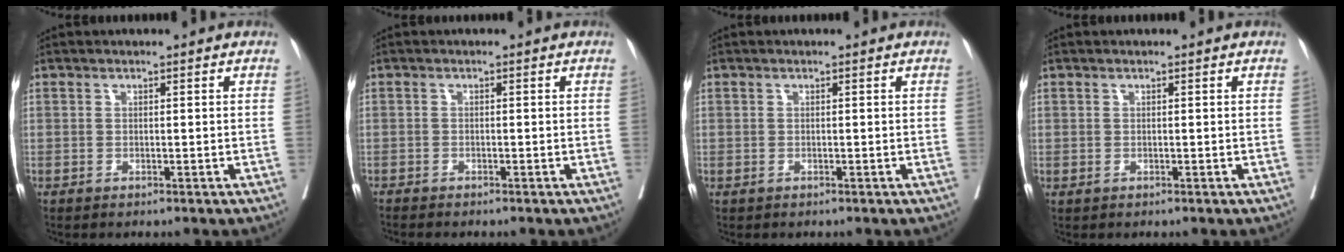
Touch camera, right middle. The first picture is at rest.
{"total": 1.6, "force": [-1.5, 0.2, 0.5], "torque": [-0.009, -0.004, -0.024]}
{"total": 0.0}
{"total": 0.0}